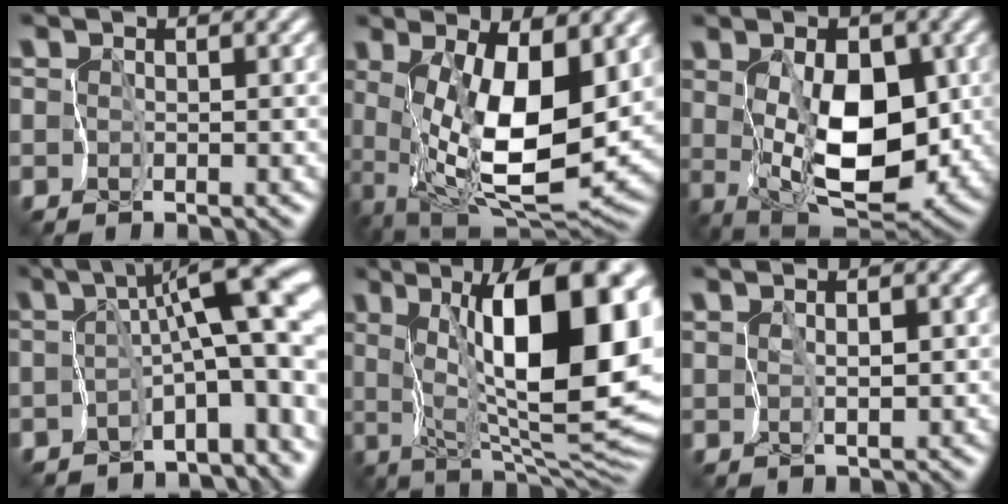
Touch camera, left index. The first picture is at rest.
{"total": 10.9, "force": [1.8, 3.9, 10.0], "torque": [-0.164, -0.021, 0.042]}
{"total": 9.1, "force": [0.5, 5.2, 7.5], "torque": [-0.126, -0.018, 0.027]}
{"total": 10.9, "force": [-2.6, 3.5, 10.0], "torque": [-0.123, 0.014, -0.045]}
{"total": 14.7, "force": [4.0, 4.7, 13.4], "torque": [-0.182, 0.001, 0.065]}
{"total": 1.4, "force": [0.7, 0.6, 1.1], "torque": [-0.010, -0.001, 0.023]}